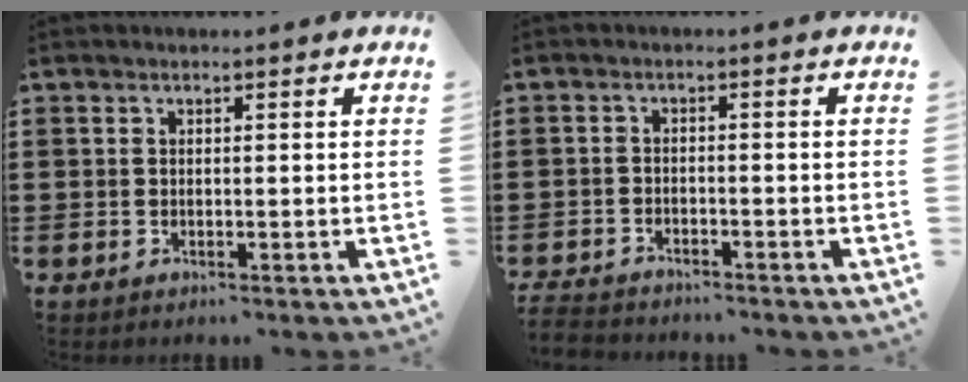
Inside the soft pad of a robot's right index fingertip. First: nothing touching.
{"total": 2.7, "force": [-2.6, 0.3, 0.0], "torque": [-0.013, -0.002, -0.059]}